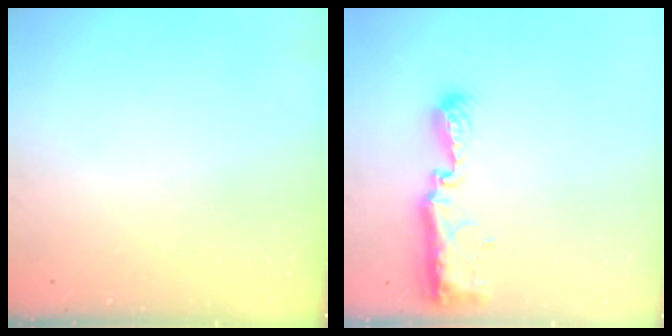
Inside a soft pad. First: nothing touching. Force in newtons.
{"total": 9.4, "press": 9.4, "slide": 0.8}